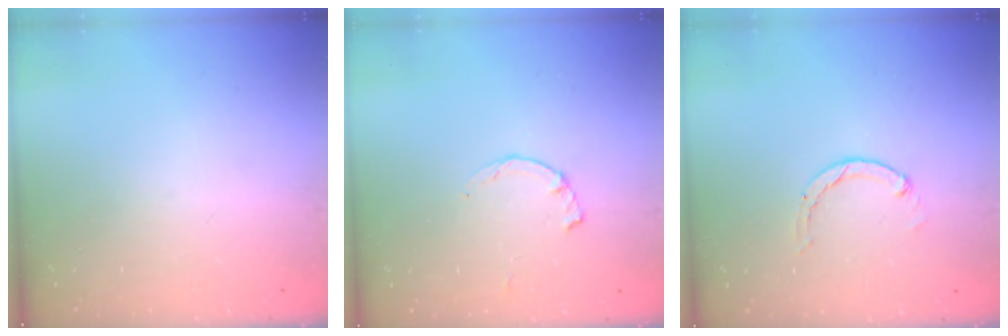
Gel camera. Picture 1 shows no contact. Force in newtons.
{"total": 1.2, "press": 1.2, "slide": 0.3}
{"total": 0.0}